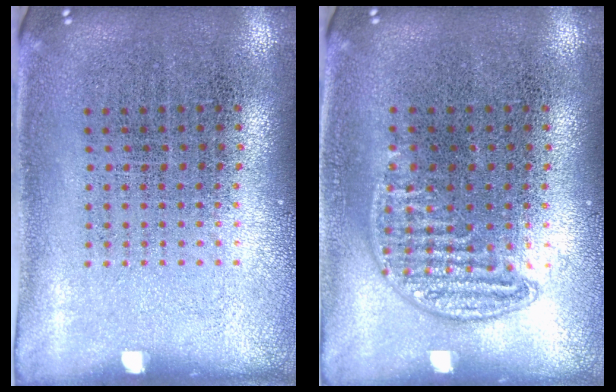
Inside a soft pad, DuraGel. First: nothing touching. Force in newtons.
{"total": 1.0, "press": 0.8, "slide": 0.4}